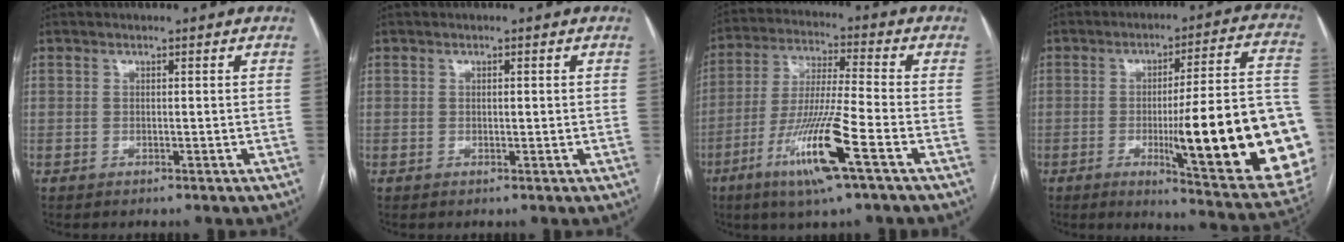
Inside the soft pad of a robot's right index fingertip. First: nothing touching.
{"total": 0.7, "force": [0.1, 0.2, 0.6], "torque": [-0.009, 0.001, 0.002]}
{"total": 13.4, "force": [-6.2, -0.2, 11.9], "torque": [-0.241, -0.020, -0.117]}
{"total": 26.0, "force": [-5.4, 2.2, 25.4], "torque": [-0.243, 0.000, -0.068]}